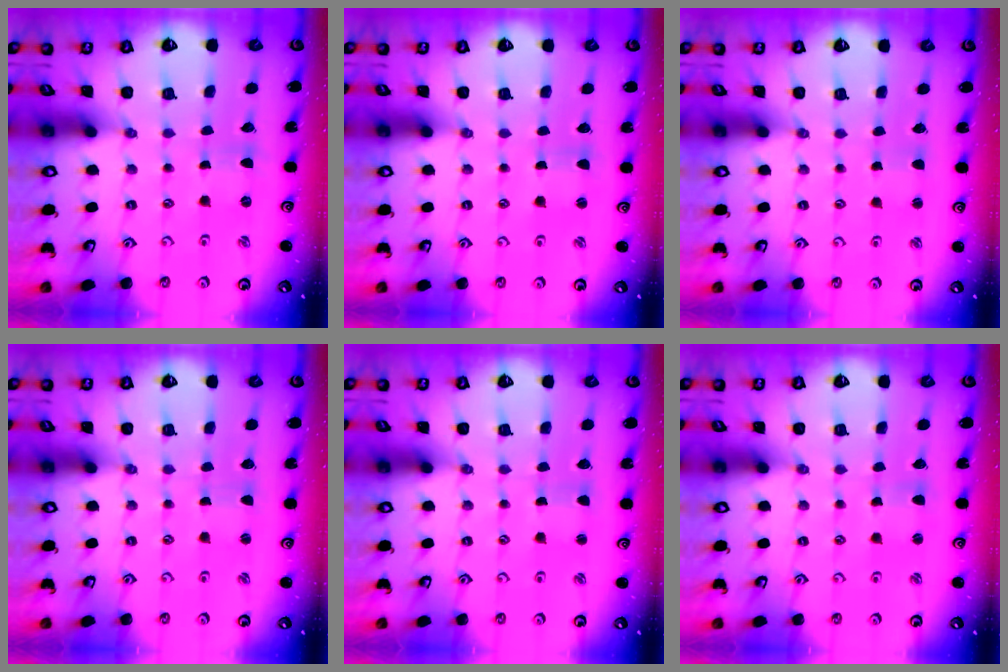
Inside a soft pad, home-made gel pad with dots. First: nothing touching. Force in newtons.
{"total": 0.8, "press": 0.8, "slide": 0.2}
{"total": 2.1, "press": 2.1, "slide": 0.3}
{"total": 0.5, "press": 0.5, "slide": 0.1}
{"total": 1.3, "press": 1.3, "slide": 0.1}
{"total": 2.6, "press": 2.5, "slide": 0.4}